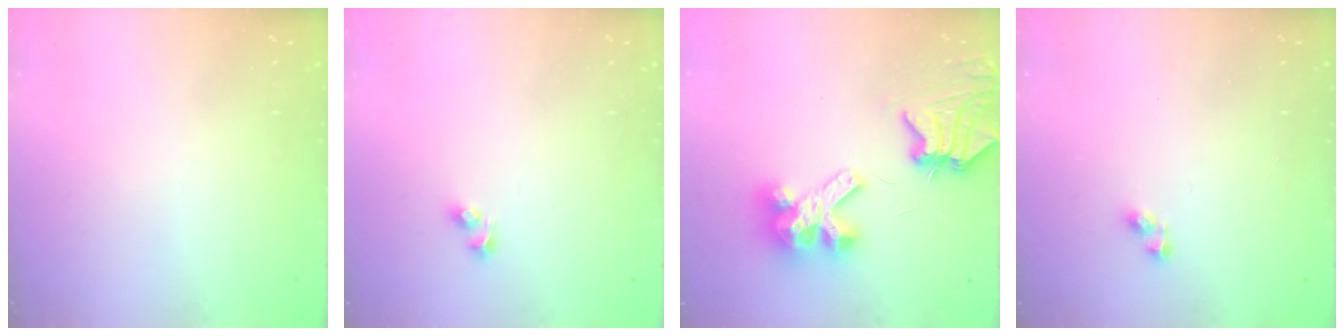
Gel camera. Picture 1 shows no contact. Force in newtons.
{"total": 2.7, "press": 2.4, "slide": 1.1}
{"total": 10.0, "press": 10.0, "slide": 1.0}
{"total": 3.2, "press": 3.2, "slide": 0.6}